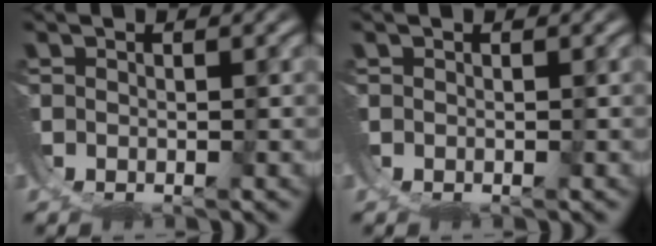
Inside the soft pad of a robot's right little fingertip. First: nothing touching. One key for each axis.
{"total": 0.0}